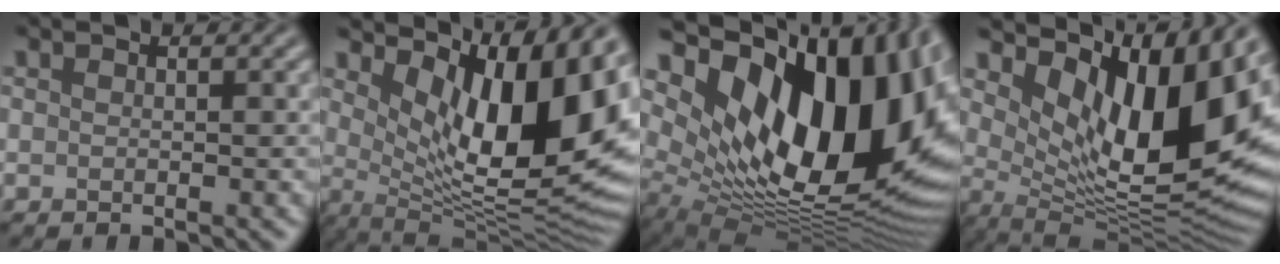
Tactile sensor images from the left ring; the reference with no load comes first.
{"total": 12.9, "force": [3.6, 5.3, 11.2], "torque": [-0.151, -0.018, 0.067]}
{"total": 17.9, "force": [5.1, 9.7, 14.1], "torque": [-0.222, -0.003, 0.088]}
{"total": 14.8, "force": [4.3, 6.4, 12.6], "torque": [-0.177, -0.018, 0.083]}